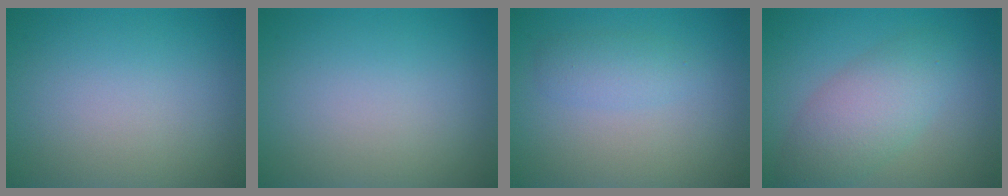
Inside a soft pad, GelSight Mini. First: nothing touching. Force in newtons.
{"total": 0.0}
{"total": 1.9, "press": 1.9, "slide": 0.1}
{"total": 4.6, "press": 4.6, "slide": 0.2}